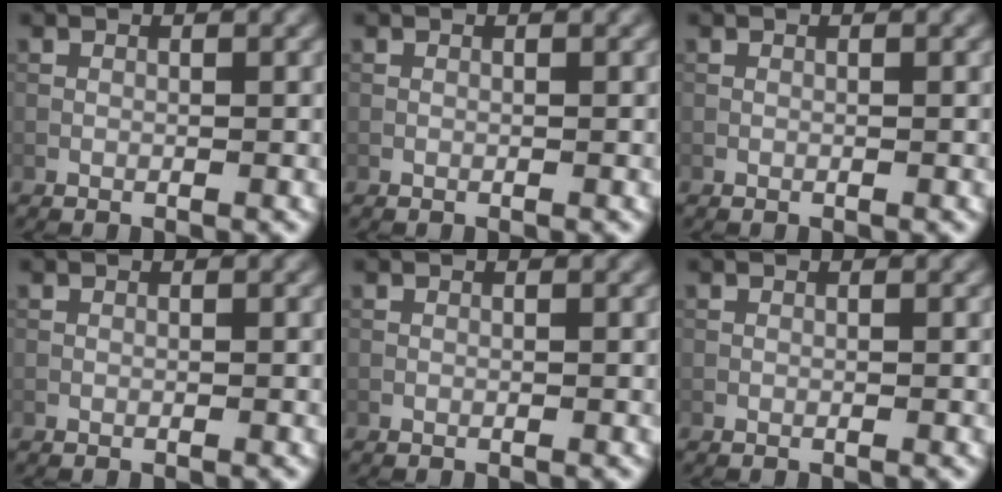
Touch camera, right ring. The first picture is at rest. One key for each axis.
{"total": 0.0}
{"total": 0.0}
{"total": 0.0}
{"total": 0.0}
{"total": 0.0}